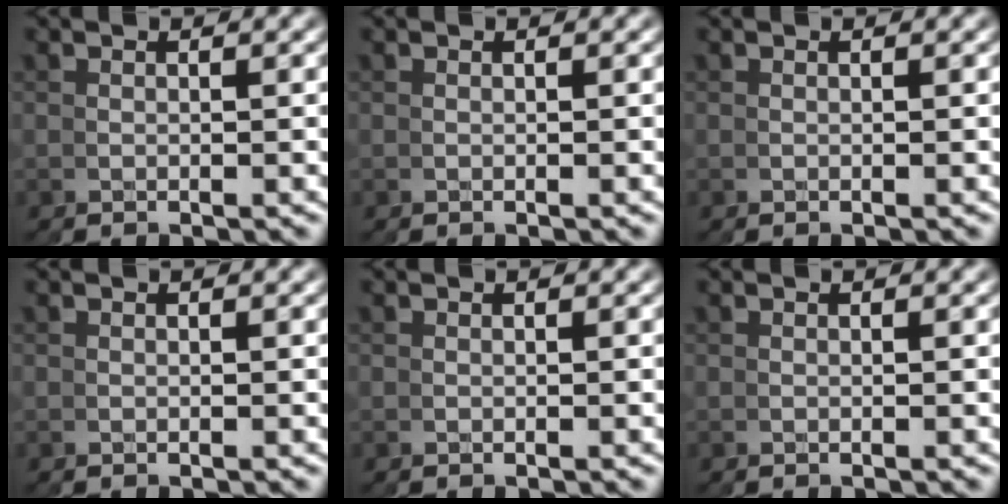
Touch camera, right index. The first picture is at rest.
{"total": 0.0}
{"total": 0.0}
{"total": 0.0}
{"total": 0.0}
{"total": 0.0}